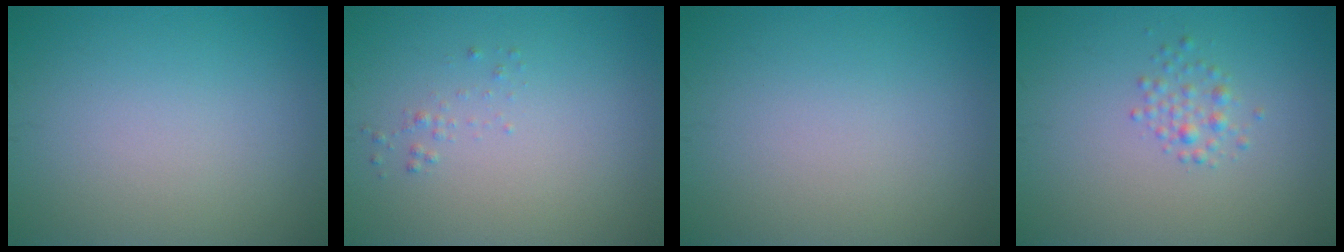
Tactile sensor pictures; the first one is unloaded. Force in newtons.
{"total": 0.6, "press": 0.6, "slide": 0.1}
{"total": 0.0}
{"total": 1.4, "press": 1.4, "slide": 0.1}